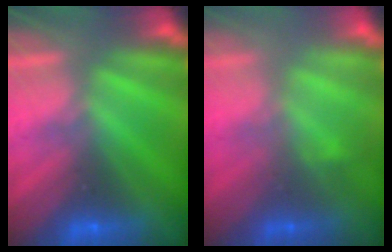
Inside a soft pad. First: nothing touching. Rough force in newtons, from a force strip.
{"total": 2.6}